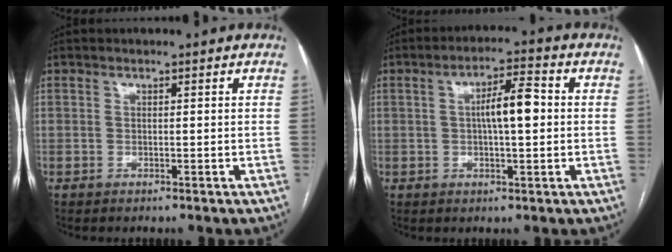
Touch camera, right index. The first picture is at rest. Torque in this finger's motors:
{"motor_torque": [0.61, 0.05, 0.32, 0.07]}